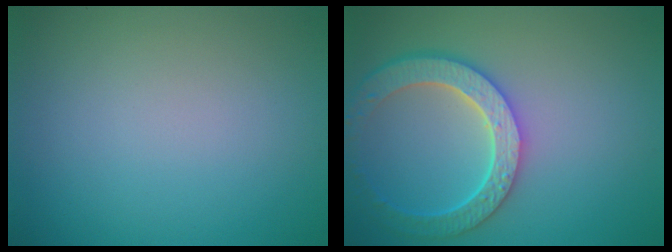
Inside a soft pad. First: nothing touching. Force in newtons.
{"total": 5.9, "press": 5.0, "slide": 3.2}